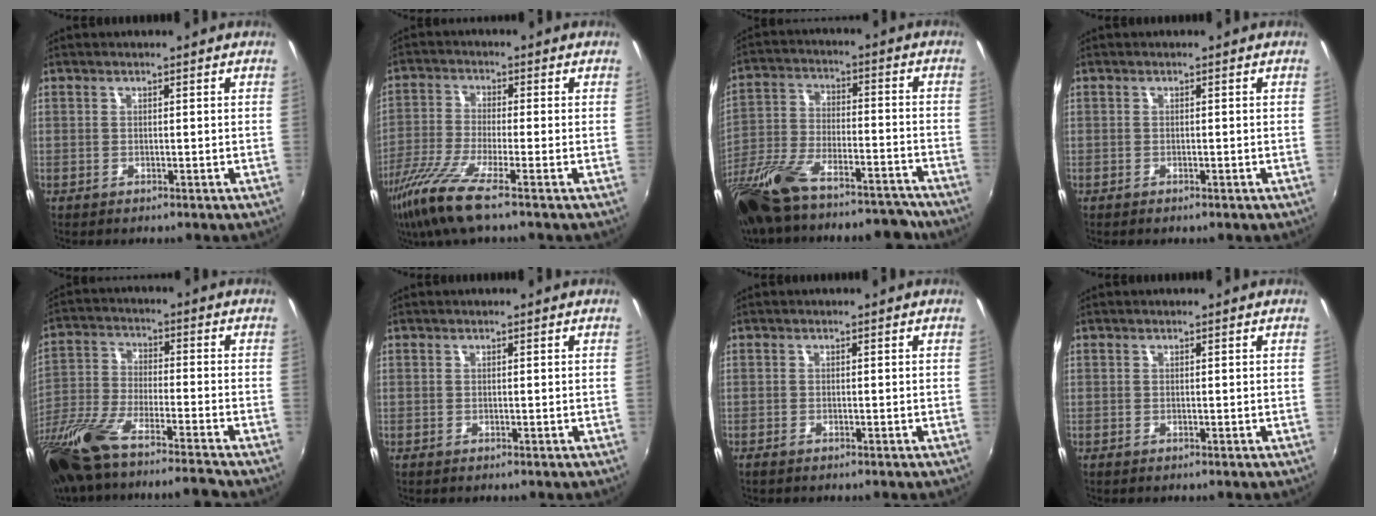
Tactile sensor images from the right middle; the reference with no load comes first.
{"total": 9.5, "force": [-6.3, 0.4, 7.2], "torque": [-0.166, -0.028, -0.125]}
{"total": 23.9, "force": [-19.4, 7.5, 11.8], "torque": [-0.247, -0.040, -0.309]}
{"total": 0.6, "force": [-0.4, 0.3, 0.2], "torque": [-0.005, -0.003, -0.009]}
{"total": 19.4, "force": [-15.9, 1.7, 11.0], "torque": [-0.234, -0.061, -0.290]}
{"total": 0.0}
{"total": 1.0, "force": [-0.8, 0.2, 0.4], "torque": [-0.010, -0.004, -0.017]}
{"total": 0.0}